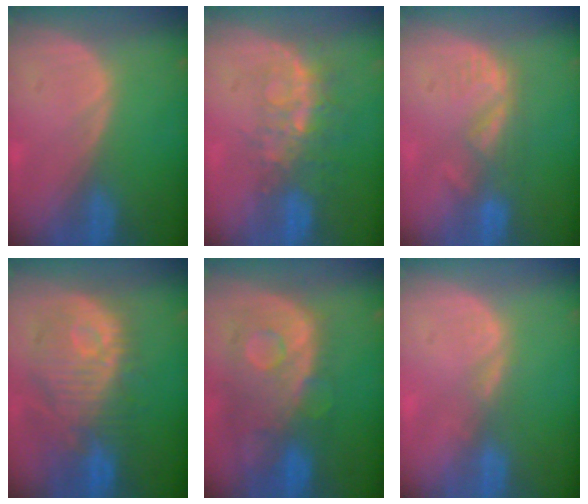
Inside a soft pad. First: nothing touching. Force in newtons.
{"total": 8.3, "press": 6.9, "slide": 4.7}
{"total": 4.3, "press": 4.0, "slide": 1.7}
{"total": 11.6, "press": 10.7, "slide": 4.4}
{"total": 11.2, "press": 9.7, "slide": 5.5}
{"total": 1.9, "press": 1.5, "slide": 1.1}